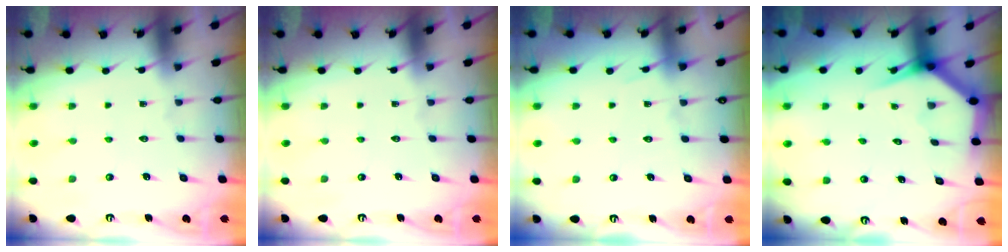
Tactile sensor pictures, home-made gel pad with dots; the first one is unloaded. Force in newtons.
{"total": 0.0}
{"total": 3.8, "press": 3.7, "slide": 0.5}
{"total": 3.5, "press": 3.5, "slide": 0.3}